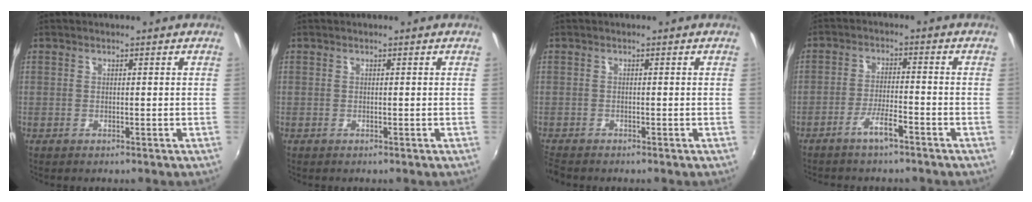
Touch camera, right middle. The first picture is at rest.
{"total": 0.0}
{"total": 2.5, "force": [-2.3, 0.5, 0.8], "torque": [-0.022, -0.016, -0.047]}
{"total": 4.4, "force": [-3.4, 0.6, 2.8], "torque": [-0.068, 0.002, -0.061]}